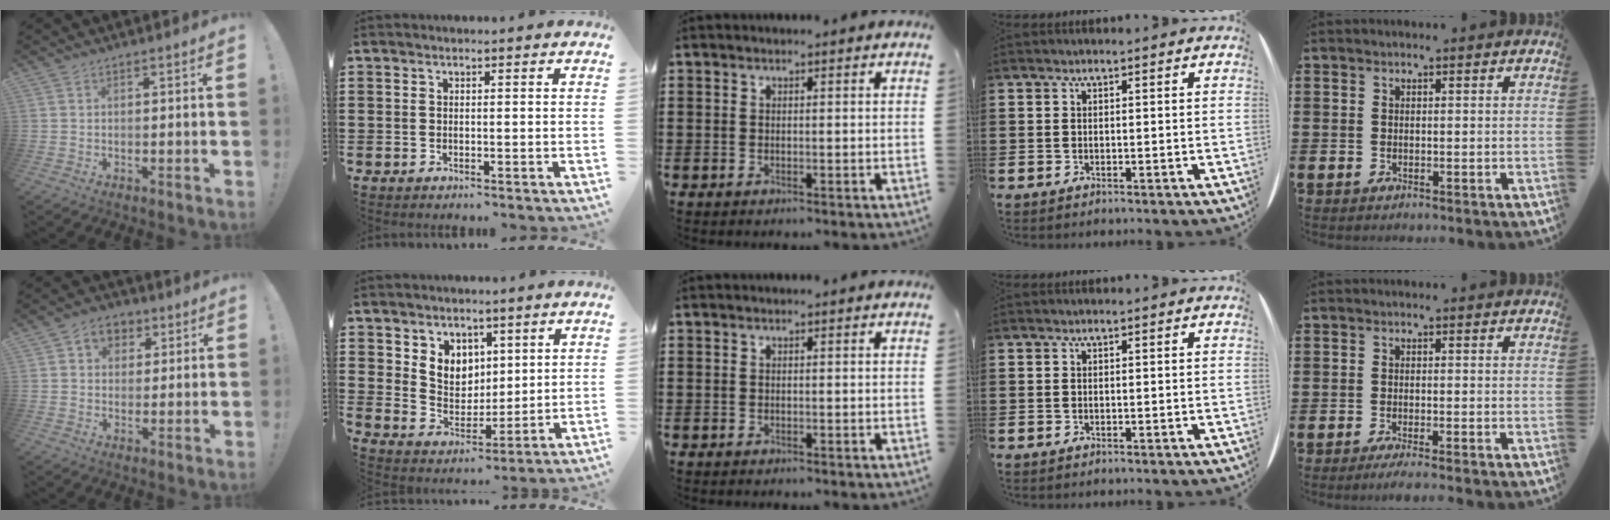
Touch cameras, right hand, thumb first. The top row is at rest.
{"thumb": {"total": 7.1, "force": [3.0, 5.8, 2.9], "torque": [-0.033, -0.009, 0.056]}, "index": {"total": 6.2, "force": [3.7, 4.9, 0.7], "torque": [-0.038, -0.007, 0.069]}, "little": {"total": 1.3, "force": [-0.9, 0.0, 1.0], "torque": [-0.014, 0.000, -0.017]}}